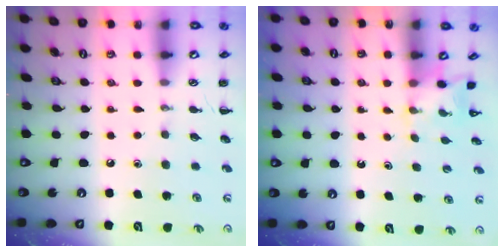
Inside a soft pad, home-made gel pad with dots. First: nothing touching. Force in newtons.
{"total": 2.2, "press": 2.1, "slide": 0.7}